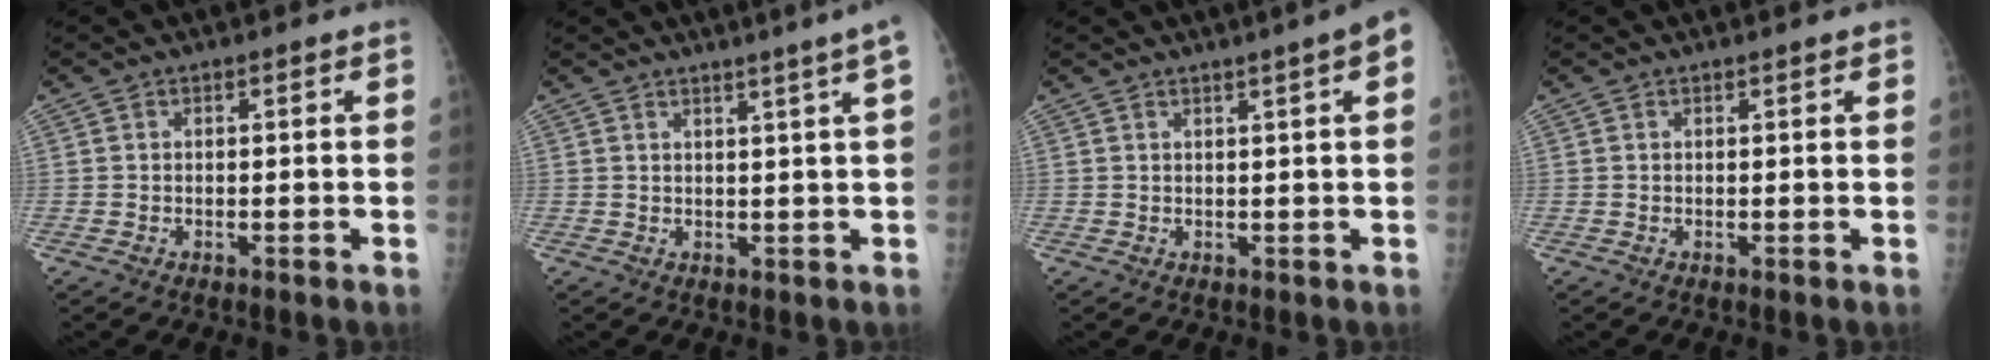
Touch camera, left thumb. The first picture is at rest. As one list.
[{"total": 4.8, "force": [3.0, -1.3, 3.5], "torque": [-0.047, -0.010, 0.039]}, {"total": 4.6, "force": [2.2, 0.1, 4.1], "torque": [-0.048, 0.005, 0.026]}, {"total": 1.0, "force": [0.7, 0.2, 0.6], "torque": [-0.005, 0.002, 0.009]}]